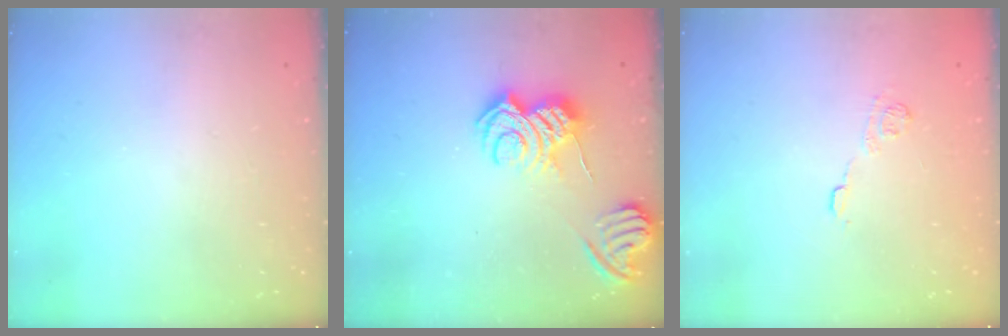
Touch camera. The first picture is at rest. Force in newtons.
{"total": 9.3, "press": 9.3, "slide": 0.7}
{"total": 9.2, "press": 9.2, "slide": 1.0}